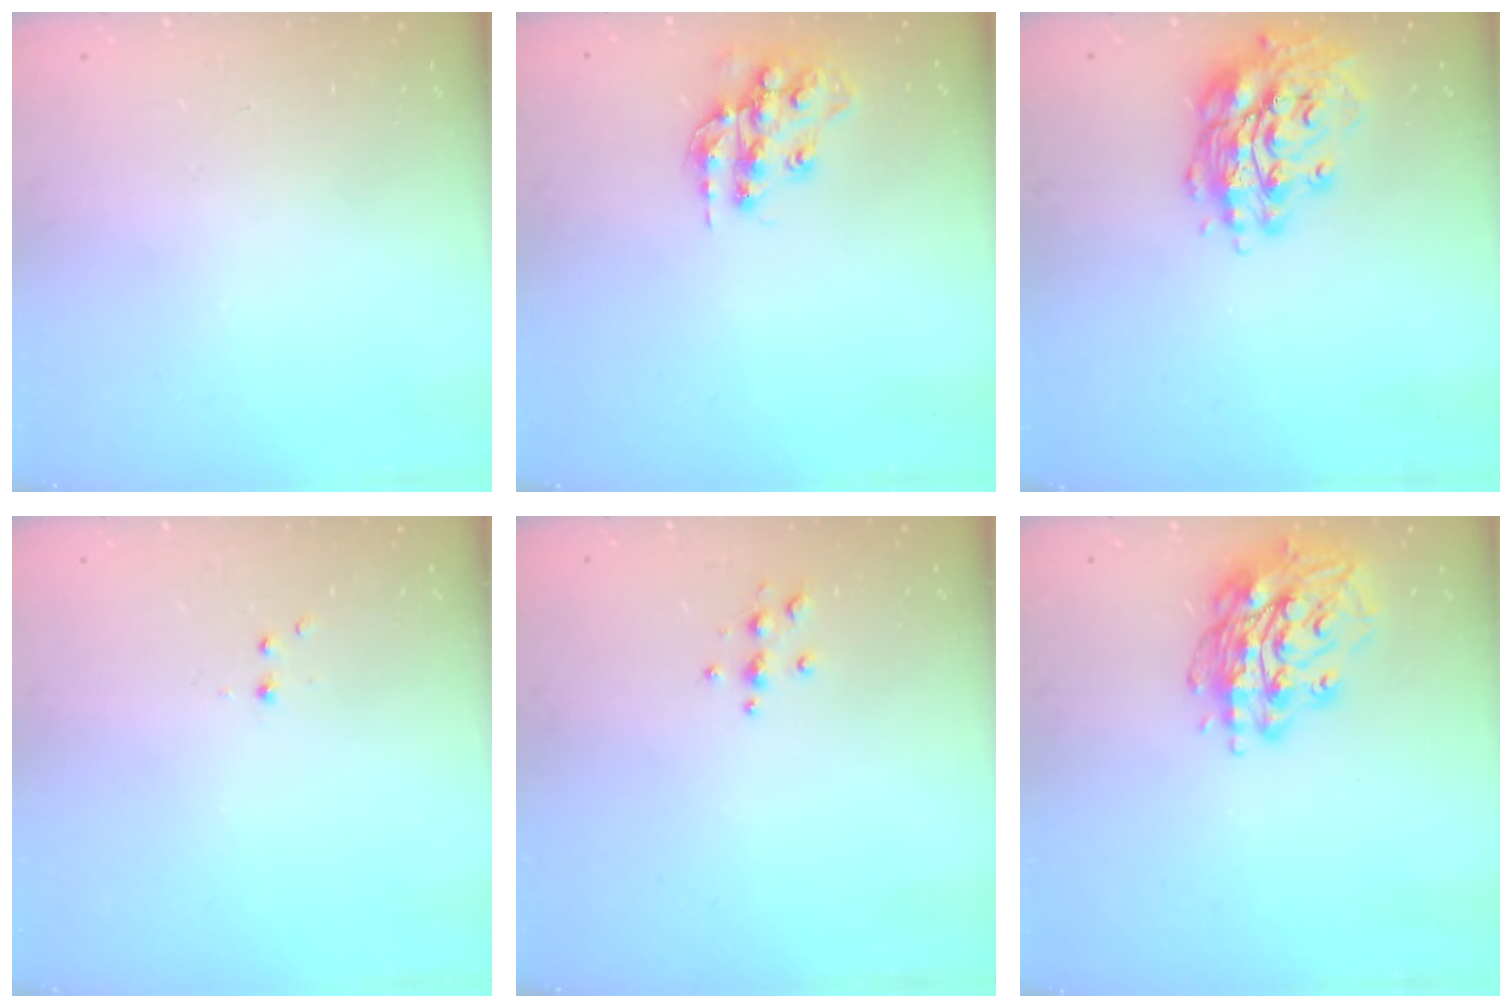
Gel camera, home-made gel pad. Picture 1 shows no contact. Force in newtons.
{"total": 14.2, "press": 14.2, "slide": 0.9}
{"total": 15.0, "press": 14.7, "slide": 2.6}
{"total": 2.2, "press": 1.9, "slide": 1.2}
{"total": 3.9, "press": 3.8, "slide": 0.4}
{"total": 15.3, "press": 15.3, "slide": 0.8}